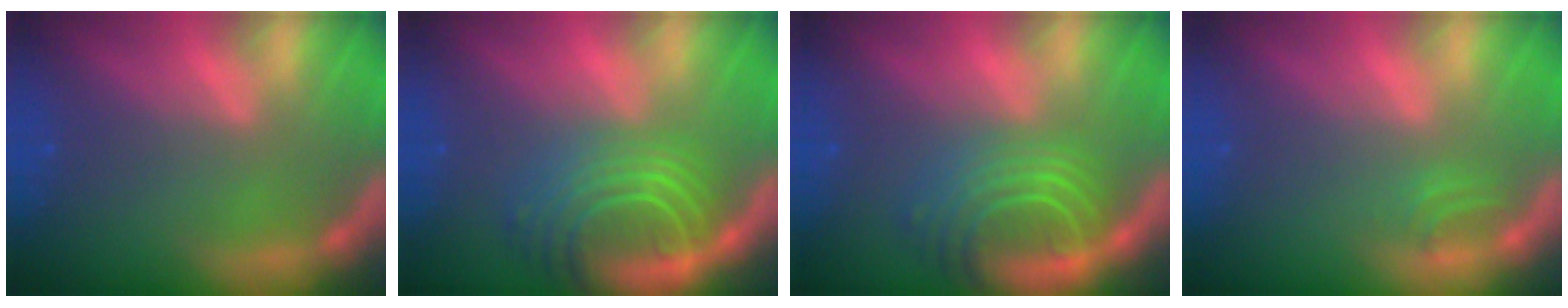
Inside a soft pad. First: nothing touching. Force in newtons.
{"total": 9.5}
{"total": 8.1}
{"total": 0.9}